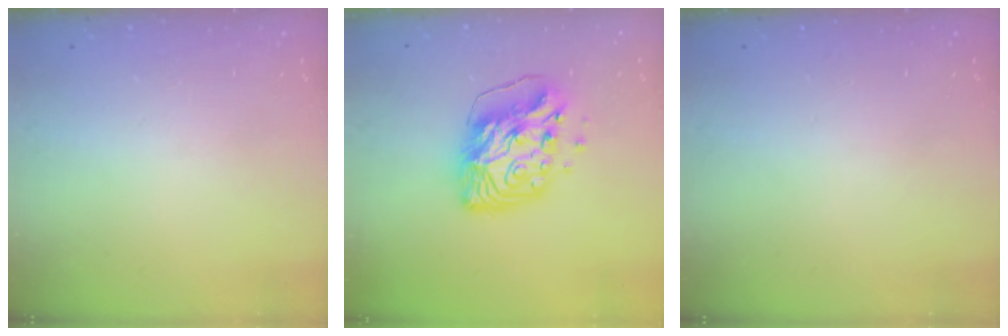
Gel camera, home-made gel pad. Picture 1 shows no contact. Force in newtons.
{"total": 14.5, "press": 14.4, "slide": 1.8}
{"total": 0.0}